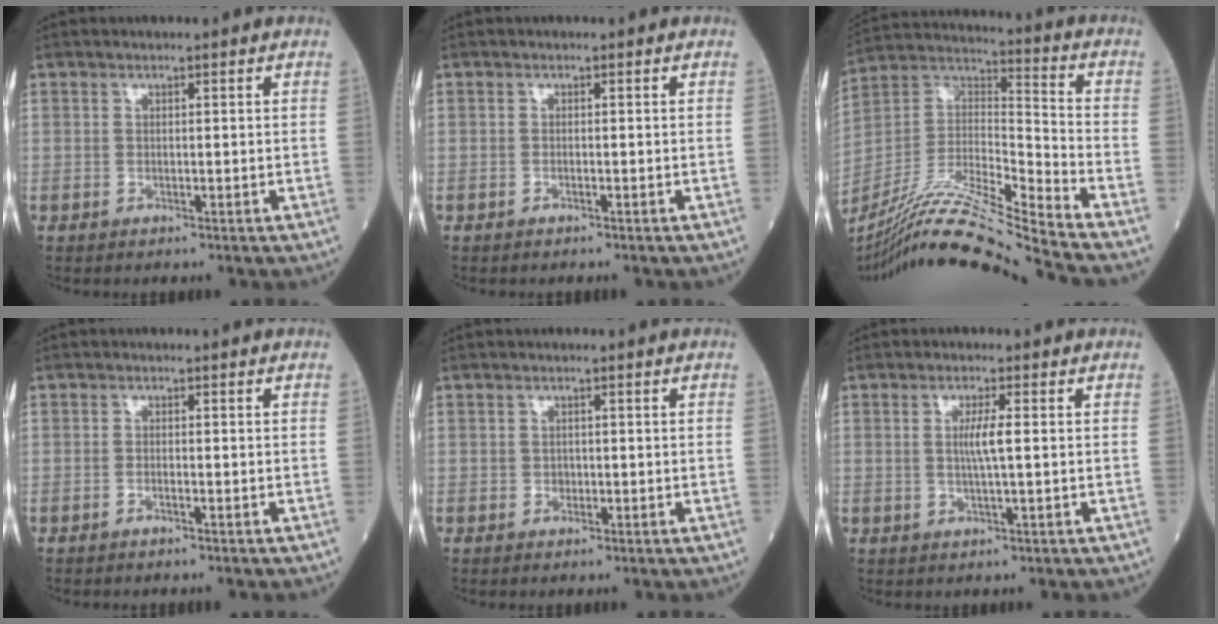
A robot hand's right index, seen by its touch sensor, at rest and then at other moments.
{"total": 0.0}
{"total": 20.2, "force": [-17.7, -2.4, 9.3], "torque": [-0.190, -0.004, -0.324]}
{"total": 0.6, "force": [-0.5, 0.0, 0.4], "torque": [-0.008, 0.002, -0.010]}
{"total": 0.7, "force": [-0.2, 0.7, 0.3], "torque": [-0.002, 0.003, -0.004]}
{"total": 3.1, "force": [0.3, -0.2, 3.1], "torque": [-0.060, -0.003, 0.004]}